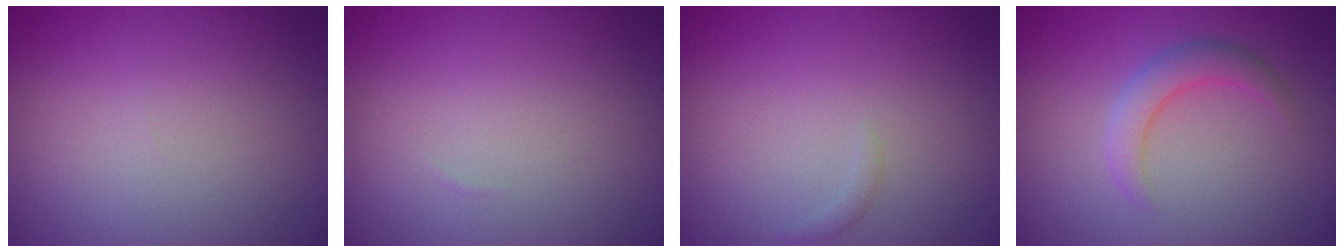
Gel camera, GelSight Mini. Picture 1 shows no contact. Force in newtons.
{"total": 0.0}
{"total": 0.6, "press": 0.6, "slide": 0.1}
{"total": 2.7, "press": 2.7, "slide": 0.2}